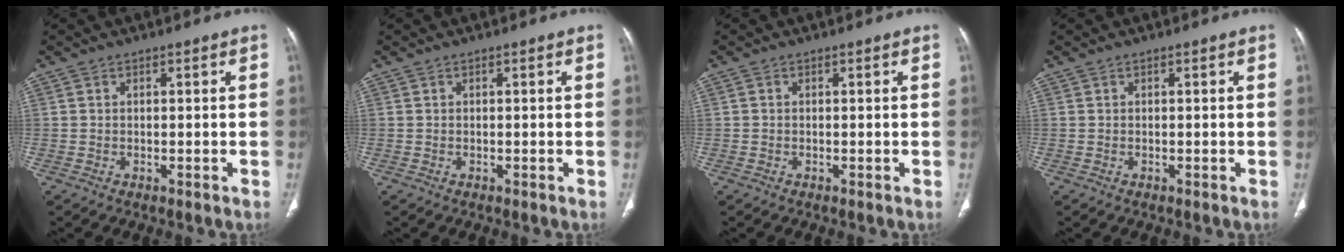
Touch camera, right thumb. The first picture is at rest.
{"total": 0.0}
{"total": 0.0}
{"total": 0.0}